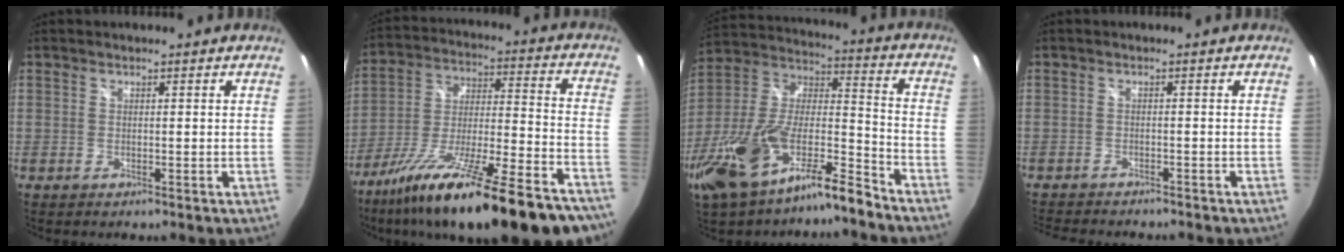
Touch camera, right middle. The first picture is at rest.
{"total": 29.9, "force": [-21.6, 5.5, 19.9], "torque": [-0.328, -0.061, -0.329]}
{"total": 21.6, "force": [-14.9, 6.2, 14.3], "torque": [-0.287, -0.016, -0.273]}
{"total": 6.2, "force": [-5.8, 0.8, 2.1], "torque": [-0.055, -0.018, -0.093]}